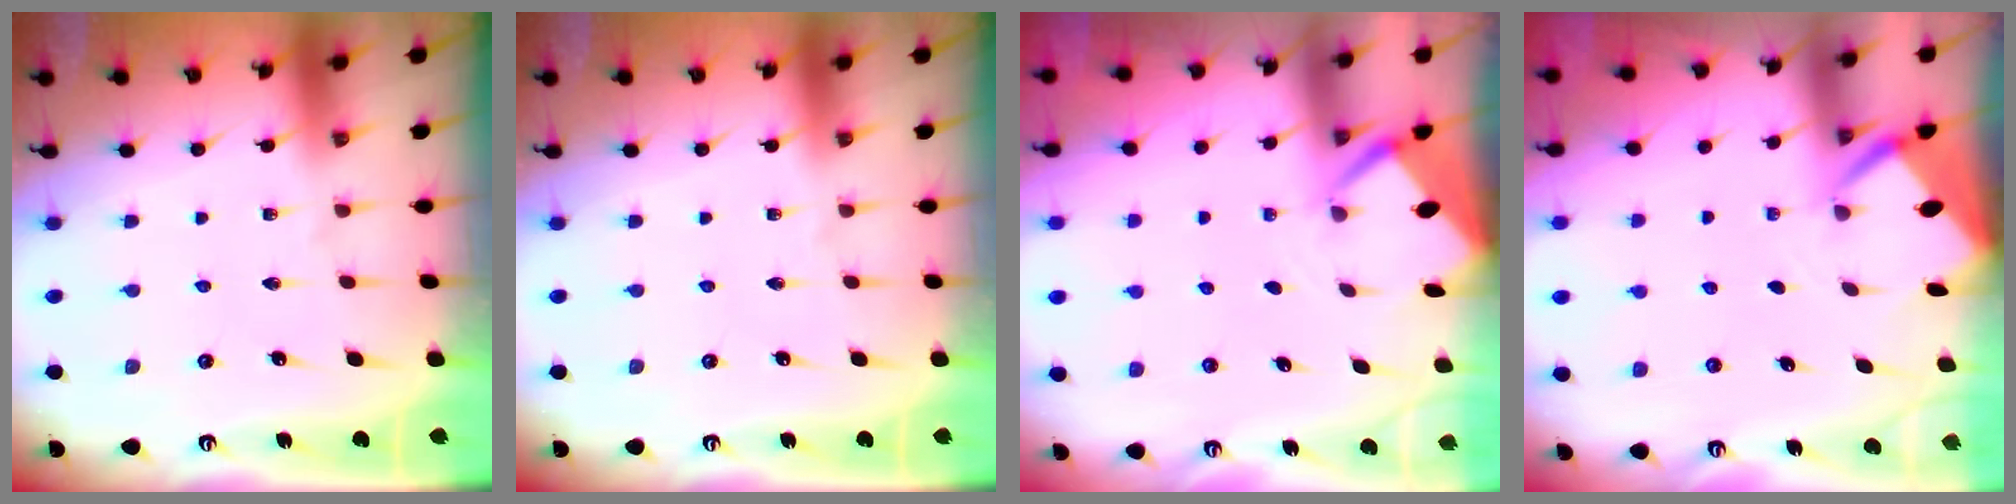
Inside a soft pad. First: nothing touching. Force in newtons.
{"total": 0.0}
{"total": 2.6, "press": 2.6, "slide": 0.0}
{"total": 2.5, "press": 2.5, "slide": 0.3}